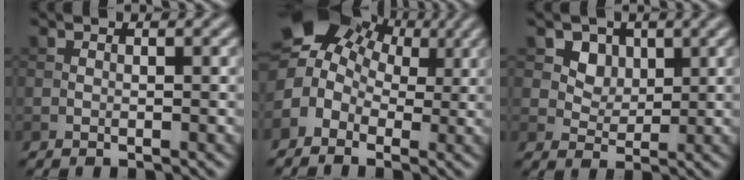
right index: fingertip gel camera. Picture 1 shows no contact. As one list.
[{"total": 8.0, "force": [1.8, 6.2, 4.8], "torque": [-0.083, 0.021, 0.015]}, {"total": 3.4, "force": [1.5, 2.8, 1.4], "torque": [-0.028, -0.017, 0.040]}]